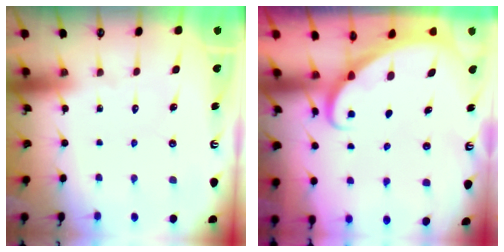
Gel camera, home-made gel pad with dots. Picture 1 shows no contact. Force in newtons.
{"total": 2.0, "press": 2.0, "slide": 0.2}